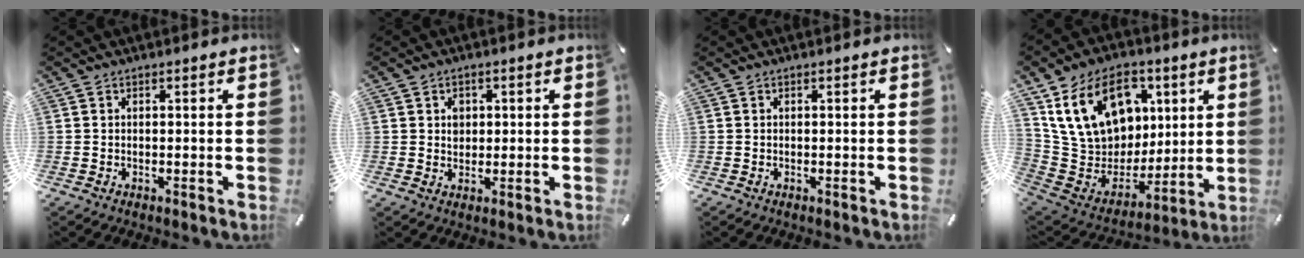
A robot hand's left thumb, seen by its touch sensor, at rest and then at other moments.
{"total": 2.9, "force": [0.4, 2.6, 1.2], "torque": [-0.010, 0.000, 0.002]}
{"total": 0.0}
{"total": 20.9, "force": [9.5, 15.3, 10.7], "torque": [-0.196, -0.031, 0.191]}